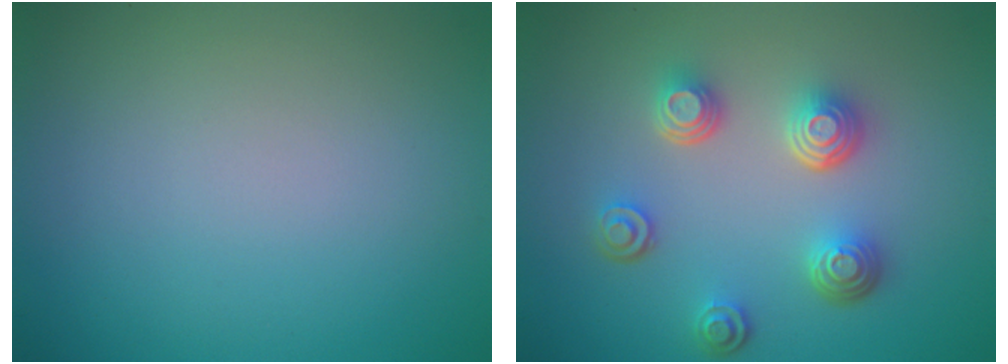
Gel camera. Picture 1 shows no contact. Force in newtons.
{"total": 4.5, "press": 3.5, "slide": 2.8}